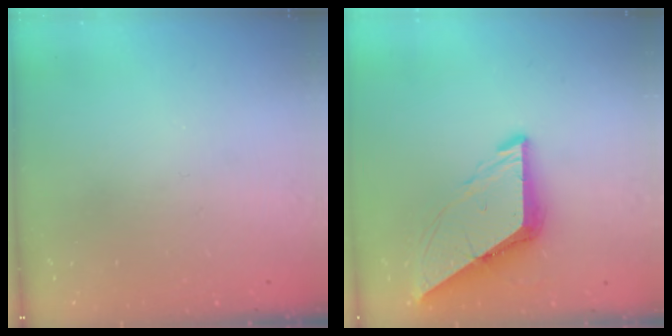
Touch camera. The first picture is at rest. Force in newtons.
{"total": 9.5, "press": 9.5, "slide": 1.1}